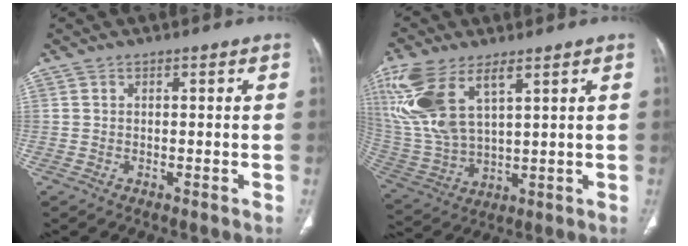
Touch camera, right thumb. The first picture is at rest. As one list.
[{"total": 16.6, "force": [7.9, 7.5, 12.5], "torque": [-0.283, -0.017, 0.170]}]